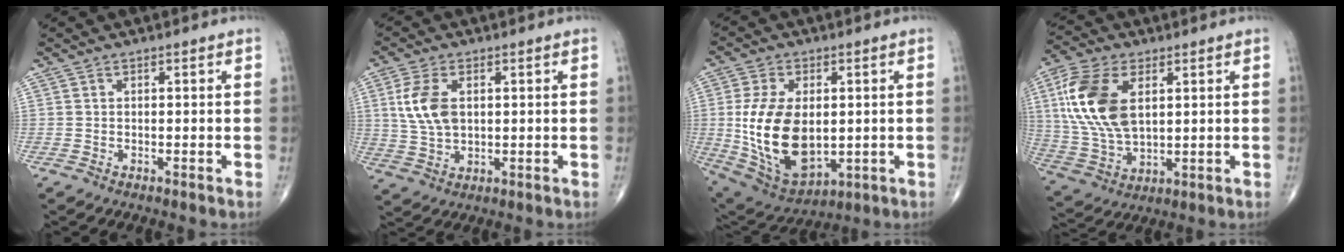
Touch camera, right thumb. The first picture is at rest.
{"total": 8.3, "force": [1.8, 4.9, 6.5], "torque": [-0.137, -0.002, 0.041]}
{"total": 18.1, "force": [-0.1, 10.6, 14.6], "torque": [-0.267, -0.012, 0.022]}
{"total": 16.4, "force": [4.3, 9.1, 12.9], "torque": [-0.270, -0.008, 0.086]}